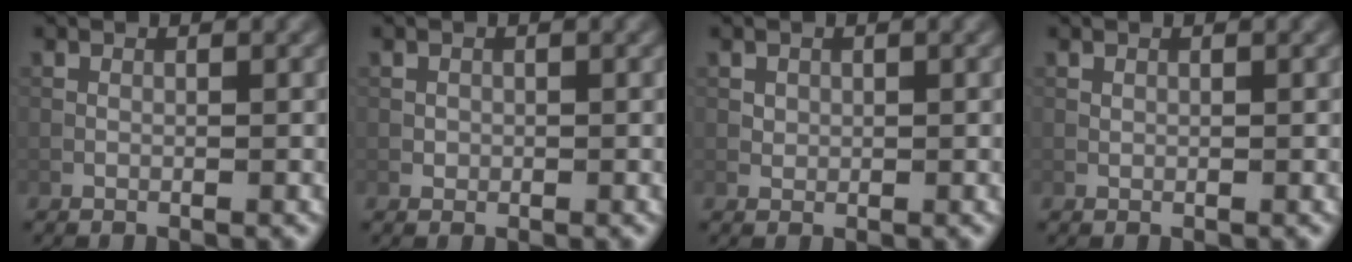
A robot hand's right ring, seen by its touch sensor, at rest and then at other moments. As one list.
[{"total": 0.6, "force": [0.0, 0.6, 0.1], "torque": [0.004, -0.003, -0.001]}, {"total": 0.8, "force": [0.3, 0.7, 0.2], "torque": [0.000, -0.003, 0.008]}, {"total": 0.0}]